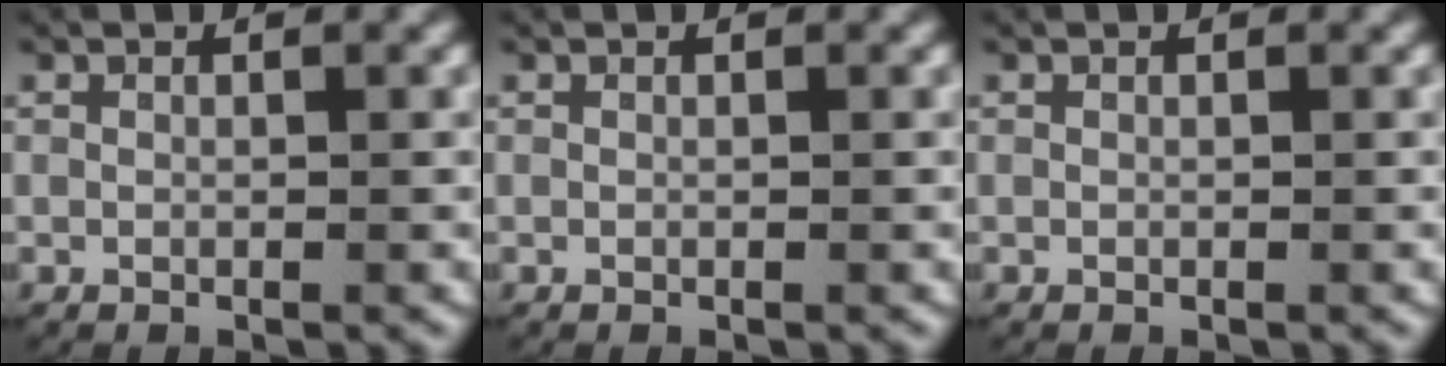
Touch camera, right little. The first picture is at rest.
{"total": 0.0}
{"total": 0.0}